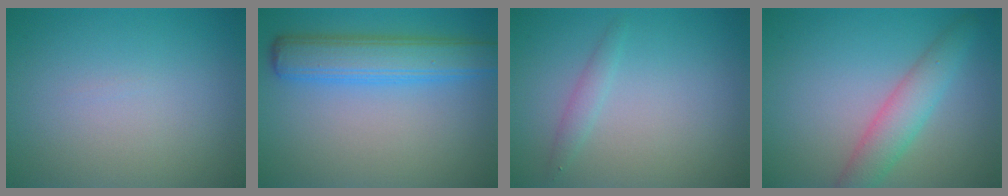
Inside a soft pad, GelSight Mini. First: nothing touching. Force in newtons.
{"total": 5.5, "press": 5.5, "slide": 0.1}
{"total": 1.2, "press": 1.2, "slide": 0.0}
{"total": 3.7, "press": 3.7, "slide": 0.1}